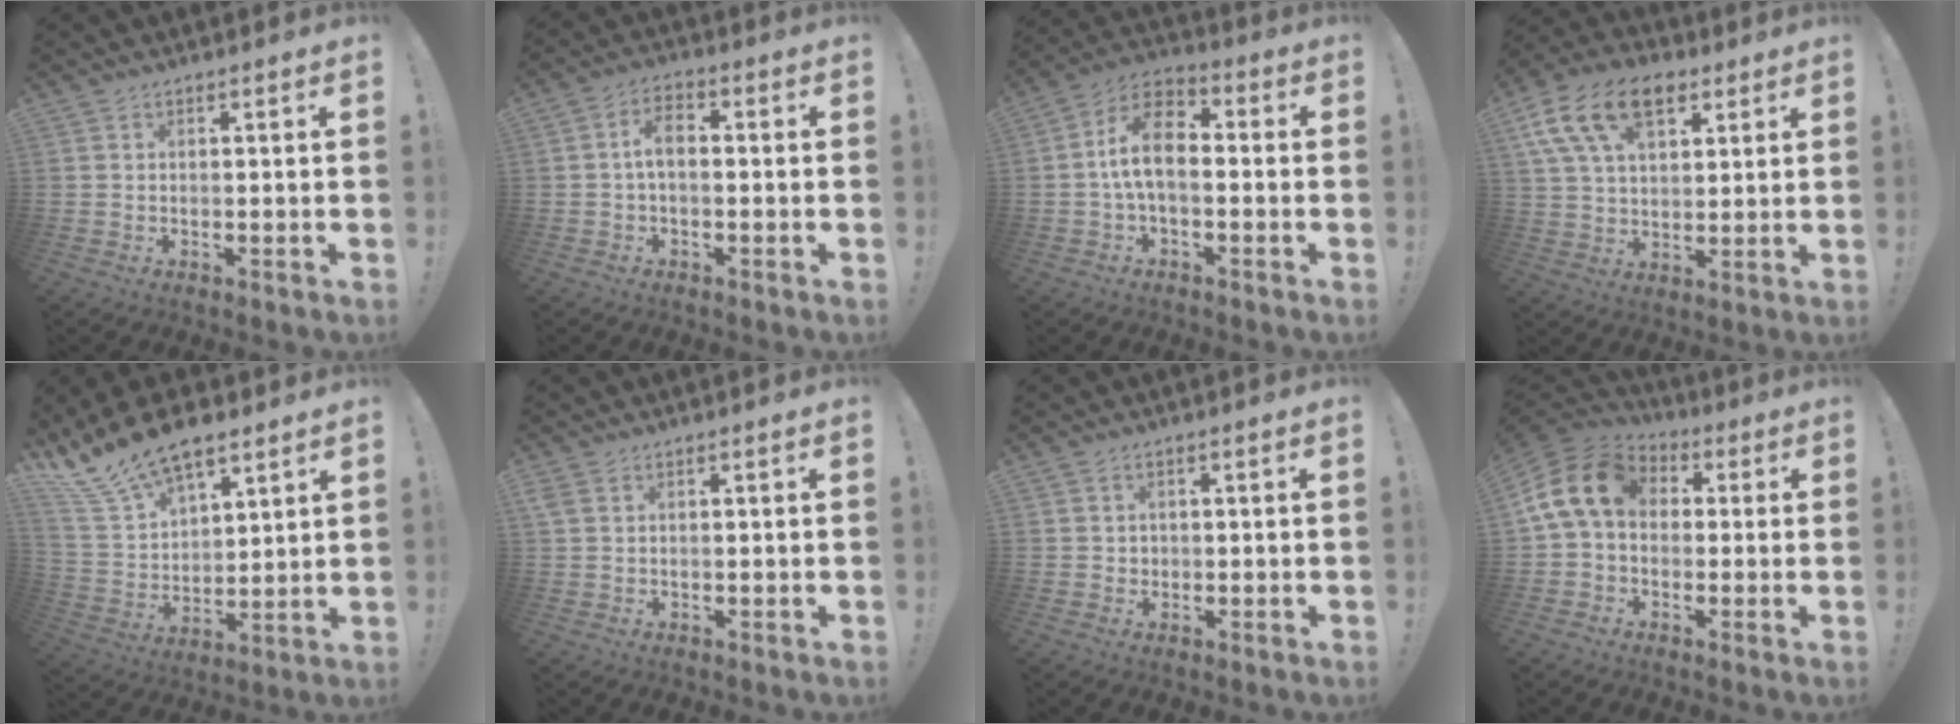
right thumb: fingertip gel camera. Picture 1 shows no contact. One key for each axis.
{"total": 5.3, "fx": -0.2, "fy": 2.6, "fz": 4.6, "tx": -0.096, "ty": 0.009, "tz": -0.004}
{"total": 10.9, "fx": -0.6, "fy": 6.3, "fz": 8.9, "tx": -0.171, "ty": 0.019, "tz": -0.007}
{"total": 16.9, "fx": 8.0, "fy": 10.5, "fz": 10.5, "tx": -0.186, "ty": -0.024, "tz": 0.148}
{"total": 16.2, "fx": 12.7, "fy": 7.3, "fz": 7.0, "tx": -0.145, "ty": -0.087, "tz": 0.239}
{"total": 1.9, "fx": 0.8, "fy": 1.2, "fz": 1.2, "tx": -0.027, "ty": 0.004, "tz": 0.016}
{"total": 1.6, "fx": 0.3, "fy": 1.6, "fz": 0.4, "tx": -0.004, "ty": 0.000, "tz": 0.005}
{"total": 14.6, "fx": 2.5, "fy": 10.5, "fz": 9.8, "tx": -0.181, "ty": 0.016, "tz": 0.048}